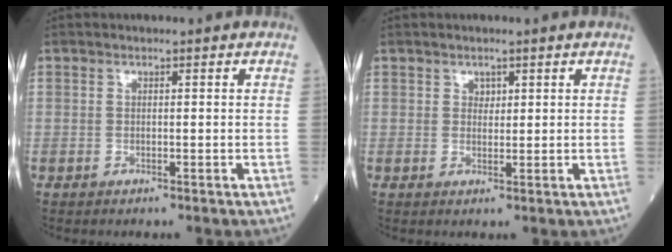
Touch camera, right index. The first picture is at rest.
{"total": 1.2, "force": [0.7, 0.9, 0.5], "torque": [-0.002, -0.003, 0.011]}